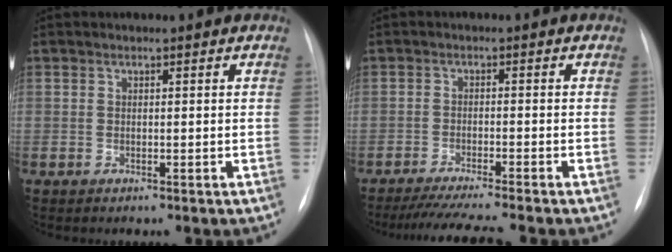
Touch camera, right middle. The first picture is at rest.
{"total": 8.8, "force": [-7.6, -1.0, 4.2], "torque": [-0.057, -0.023, -0.120]}